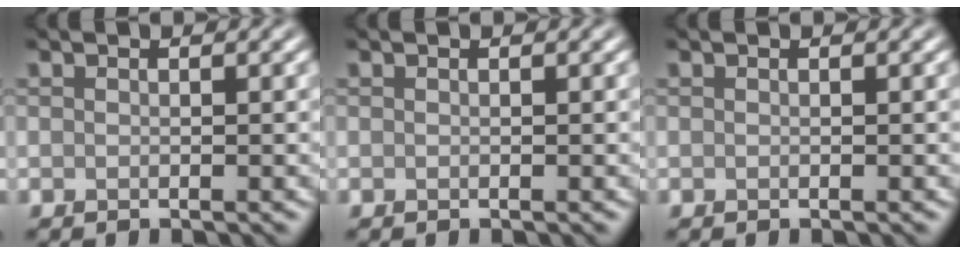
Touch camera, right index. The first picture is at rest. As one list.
[{"total": 0.0}, {"total": 0.0}]